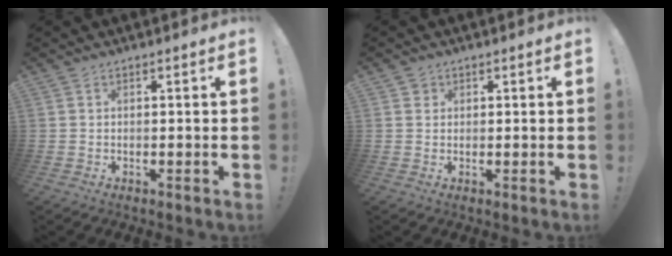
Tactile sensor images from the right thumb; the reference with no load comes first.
{"total": 1.6, "force": [0.8, 1.3, 0.2], "torque": [0.000, 0.001, 0.013]}